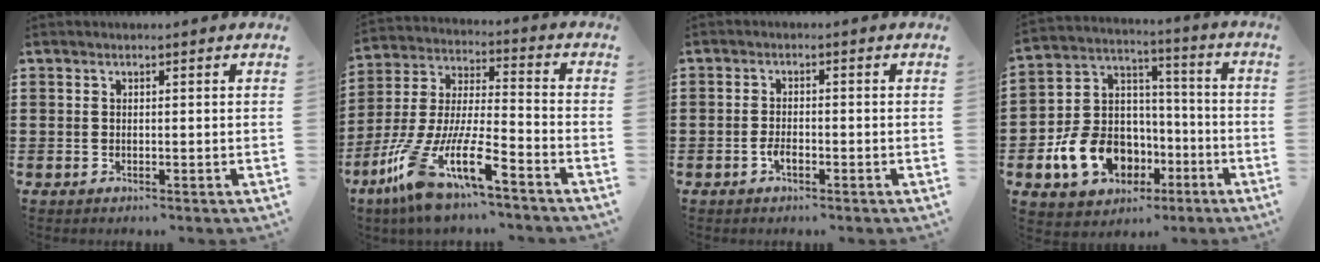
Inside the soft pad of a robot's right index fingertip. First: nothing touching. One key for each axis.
{"total": 13.4, "fx": -9.0, "fy": 2.2, "fz": 9.7, "tx": -0.221, "ty": -0.008, "tz": -0.177}
{"total": 2.2, "fx": -1.1, "fy": 0.7, "fz": 1.7, "tx": -0.038, "ty": -0.003, "tz": -0.023}
{"total": 12.8, "fx": -5.2, "fy": 9.9, "fz": 6.2, "tx": -0.155, "ty": 0.030, "tz": -0.086}